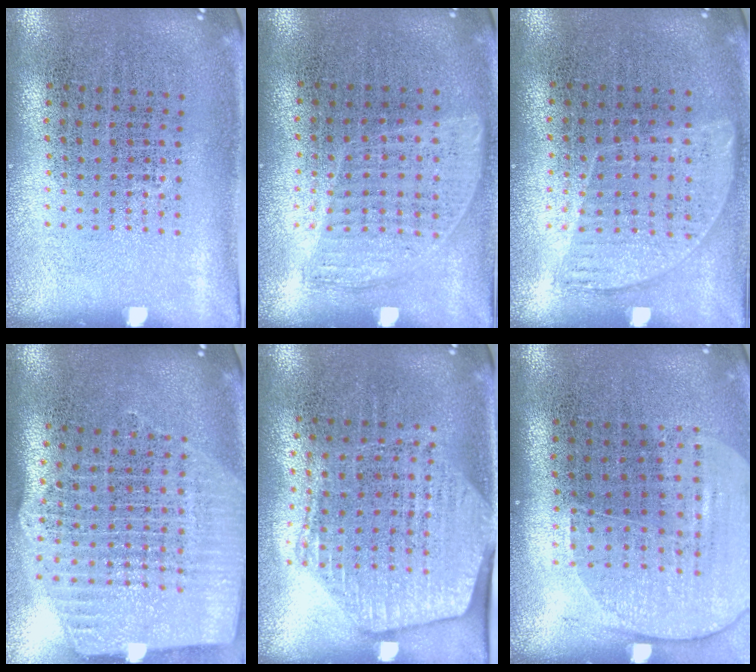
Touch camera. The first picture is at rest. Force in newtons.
{"total": 0.9, "press": 0.8, "slide": 0.4}
{"total": 0.9, "press": 0.8, "slide": 0.4}
{"total": 2.5, "press": 2.1, "slide": 1.4}
{"total": 1.7, "press": 1.5, "slide": 0.8}
{"total": 1.7, "press": 1.5, "slide": 0.7}